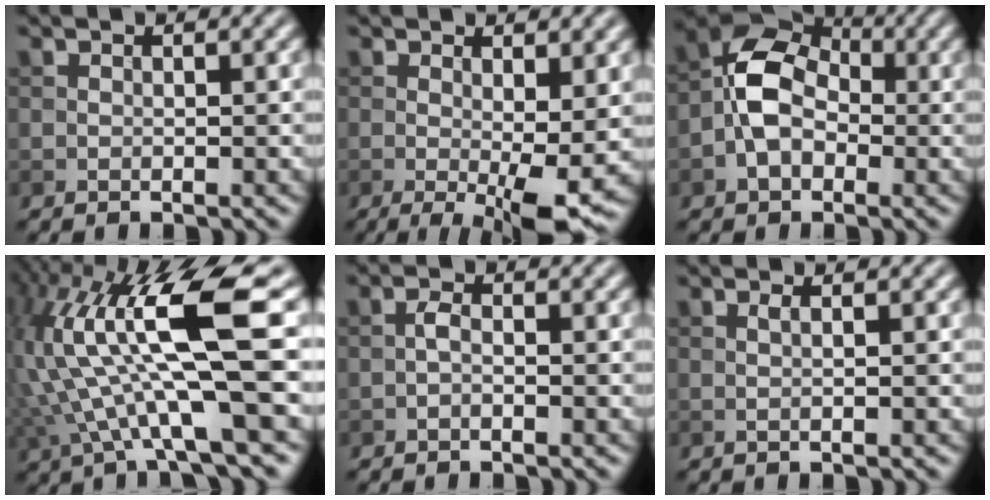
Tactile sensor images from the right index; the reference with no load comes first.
{"total": 6.7, "force": [-0.9, 1.5, 6.4], "torque": [-0.100, -0.020, -0.008]}
{"total": 6.4, "force": [-1.2, 4.4, 4.4], "torque": [-0.079, 0.012, -0.032]}
{"total": 13.2, "force": [2.5, 2.8, 12.7], "torque": [-0.247, 0.011, 0.063]}
{"total": 1.1, "force": [-0.5, 0.4, 0.9], "torque": [-0.017, 0.003, -0.012]}
{"total": 0.9, "force": [0.2, 0.2, 0.9], "torque": [-0.016, 0.006, 0.000]}